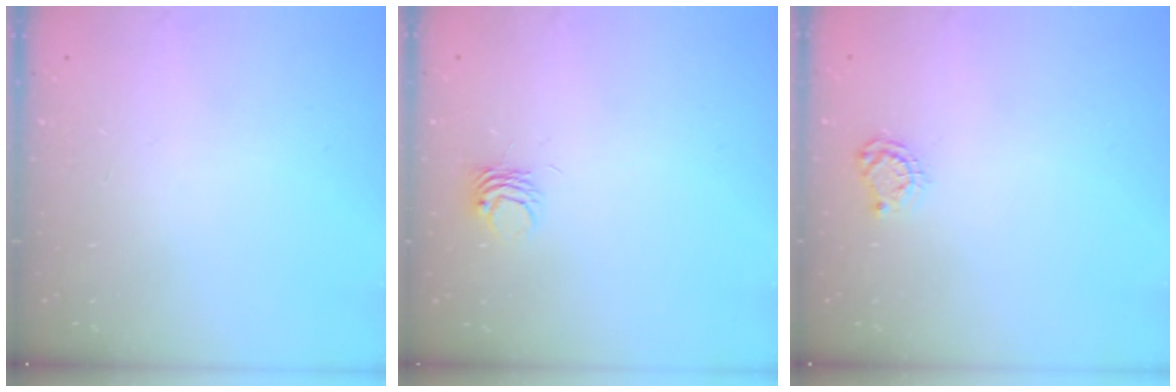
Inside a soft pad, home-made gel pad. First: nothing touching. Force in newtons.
{"total": 4.0, "press": 4.0, "slide": 0.0}
{"total": 5.3, "press": 5.3, "slide": 0.6}